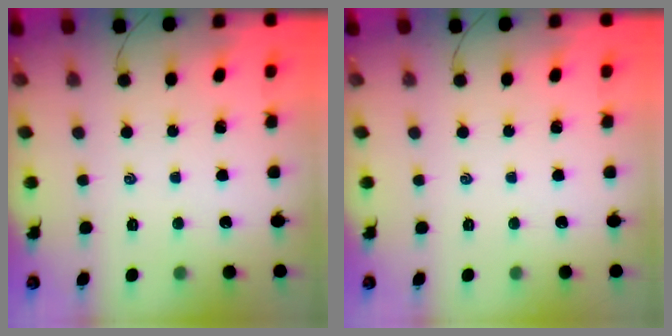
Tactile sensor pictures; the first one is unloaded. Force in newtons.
{"total": 0.0}